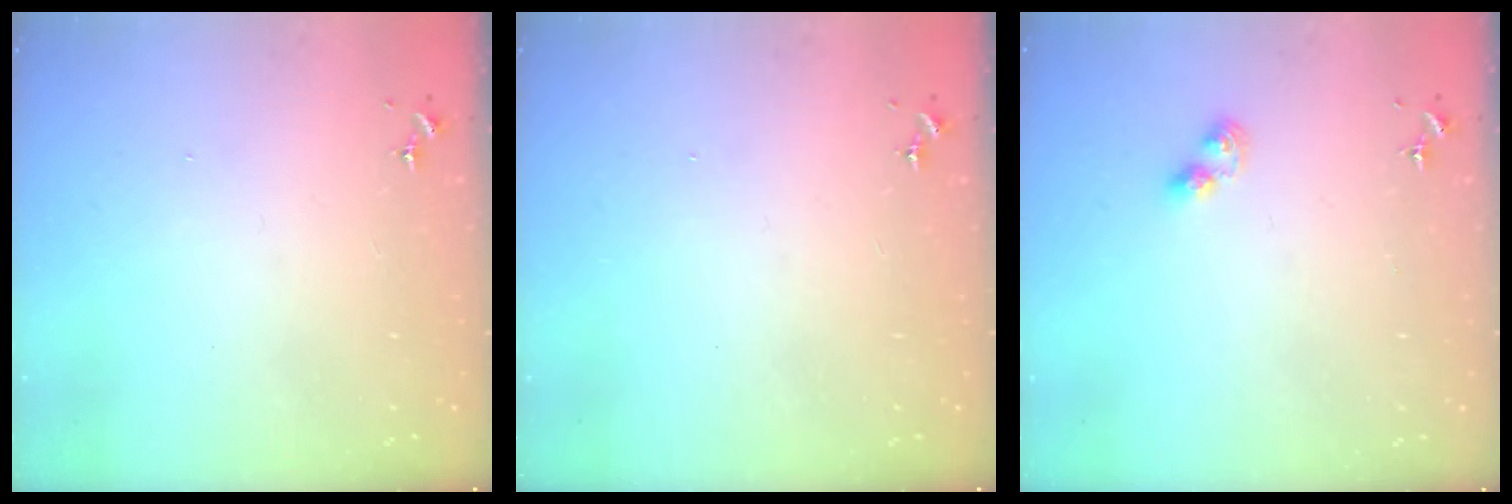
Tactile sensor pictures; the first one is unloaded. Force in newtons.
{"total": 0.0}
{"total": 3.9, "press": 3.8, "slide": 0.5}